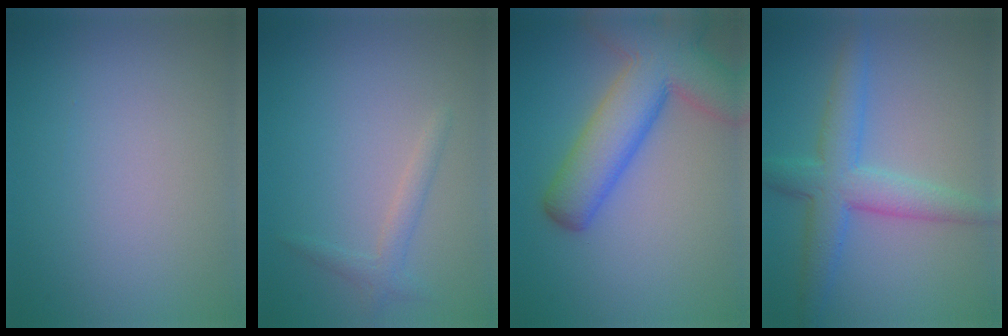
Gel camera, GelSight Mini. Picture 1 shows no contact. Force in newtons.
{"total": 1.5, "press": 1.5, "slide": 0.0}
{"total": 9.2, "press": 9.2, "slide": 0.4}
{"total": 5.3, "press": 5.3, "slide": 0.0}